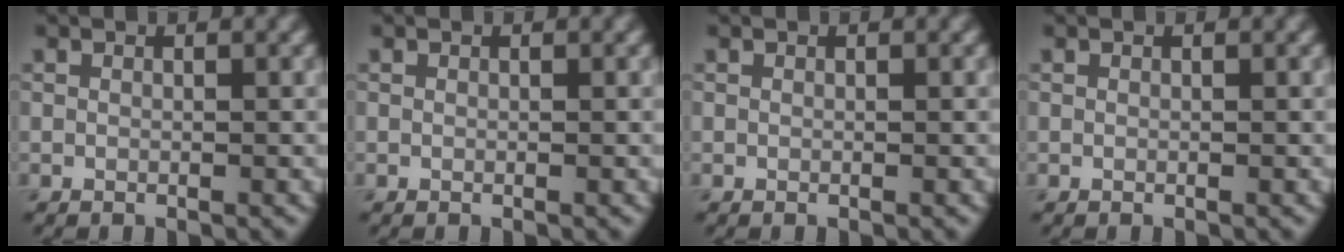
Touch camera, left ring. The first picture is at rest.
{"total": 0.0}
{"total": 0.0}
{"total": 0.0}